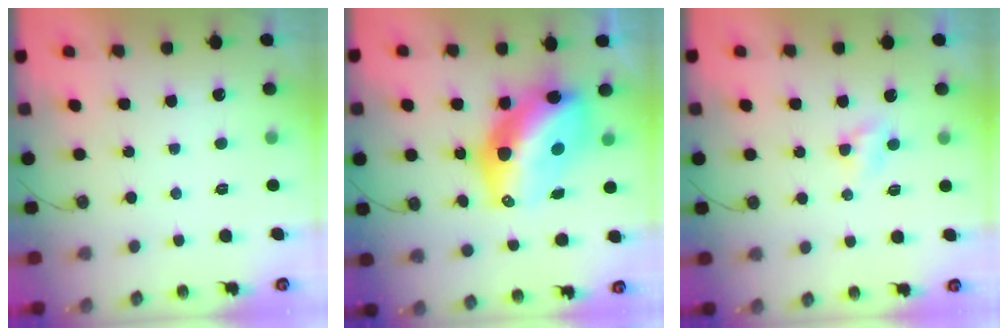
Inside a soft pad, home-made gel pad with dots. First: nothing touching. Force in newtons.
{"total": 16.2, "press": 16.1, "slide": 1.5}
{"total": 2.4, "press": 2.4, "slide": 0.3}